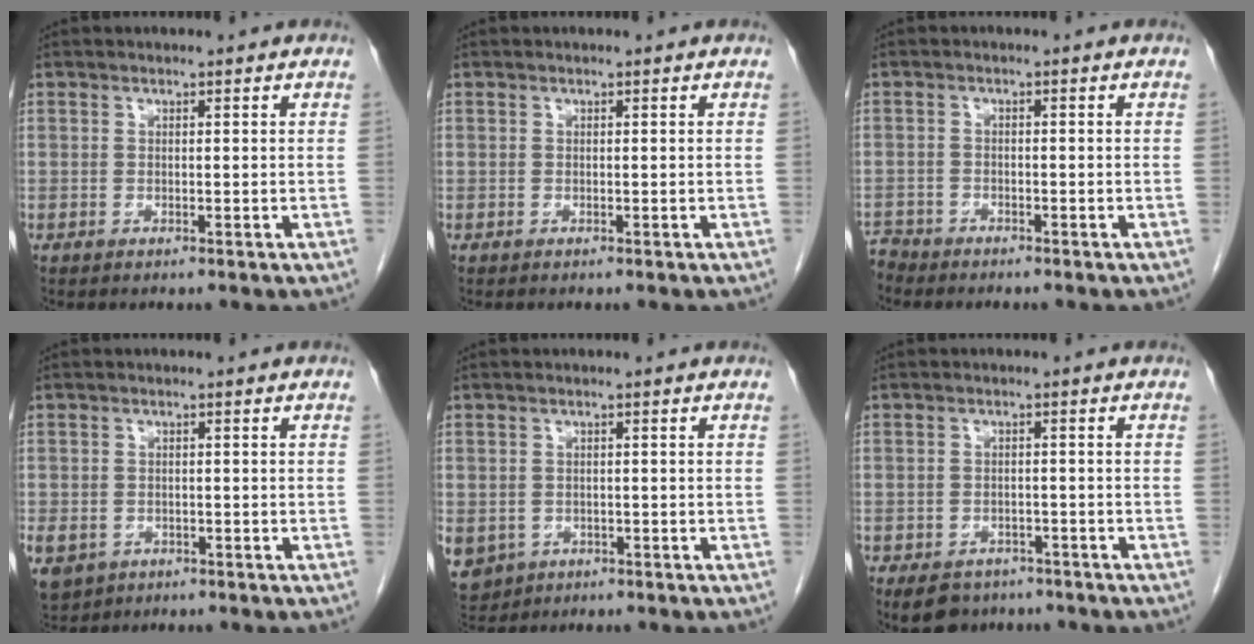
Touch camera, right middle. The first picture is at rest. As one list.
[{"total": 0.0}, {"total": 2.6, "force": [-2.5, 0.5, -0.2], "torque": [0.004, -0.007, -0.049]}, {"total": 11.0, "force": [-4.6, 8.9, 4.5], "torque": [-0.140, -0.009, -0.059]}, {"total": 10.1, "force": [-3.7, 8.5, 3.7], "torque": [-0.119, -0.005, -0.046]}, {"total": 6.3, "force": [-4.6, 4.0, 1.9], "torque": [-0.029, 0.002, -0.064]}]